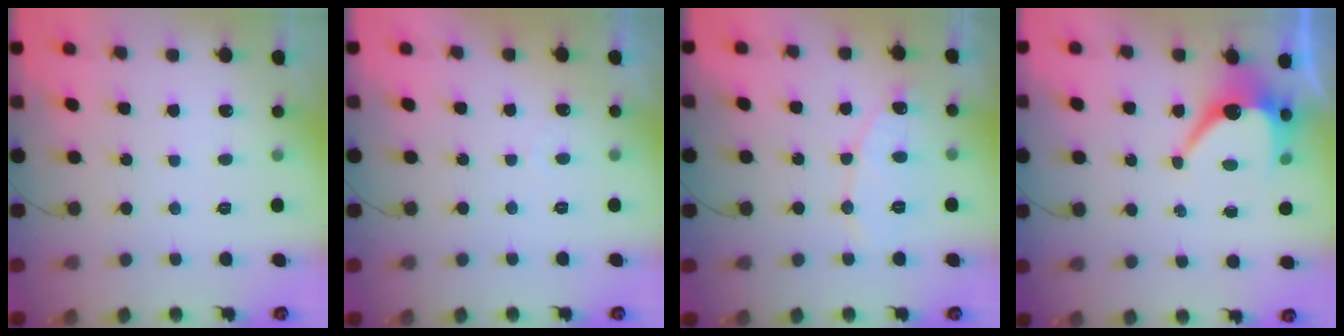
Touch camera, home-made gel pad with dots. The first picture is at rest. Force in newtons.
{"total": 1.7, "press": 1.6, "slide": 0.0}
{"total": 7.6, "press": 7.6, "slide": 0.6}
{"total": 7.9, "press": 7.9, "slide": 0.5}